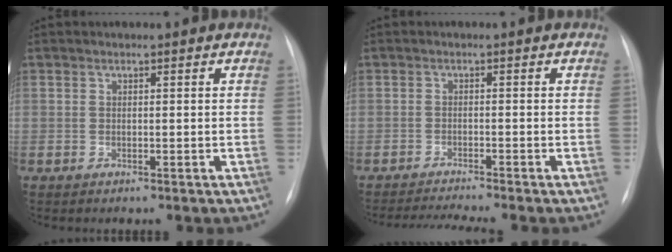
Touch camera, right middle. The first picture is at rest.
{"total": 5.4, "force": [-4.7, -1.5, 2.1], "torque": [-0.032, -0.017, -0.077]}